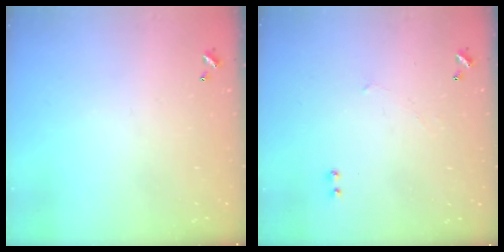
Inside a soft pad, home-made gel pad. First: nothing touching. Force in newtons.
{"total": 1.4, "press": 1.3, "slide": 0.5}